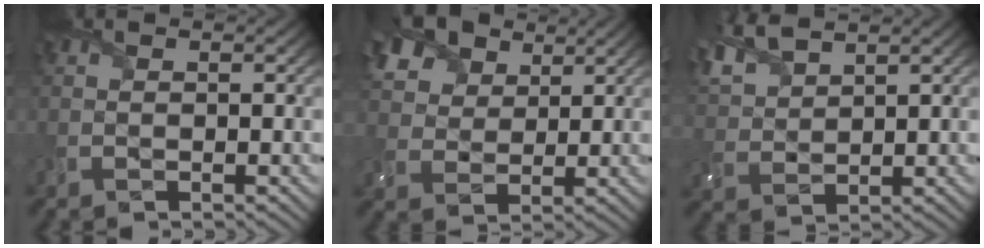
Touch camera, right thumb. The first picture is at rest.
{"total": 8.4, "force": [5.2, 5.3, 4.0], "torque": [-0.127, 0.015, 0.096]}
{"total": 7.4, "force": [5.5, 2.7, 4.1], "torque": [-0.123, 0.019, 0.115]}